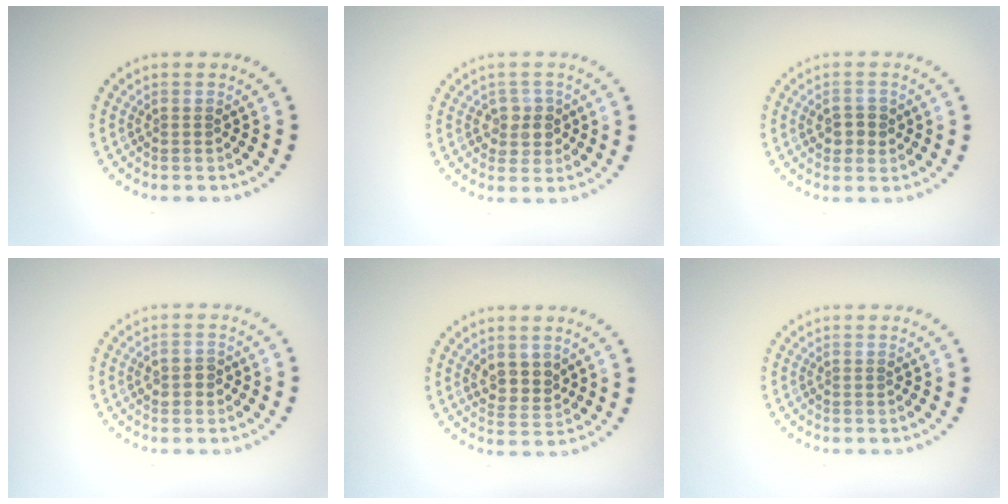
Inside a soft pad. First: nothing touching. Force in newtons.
{"total": 2.1, "press": 2.0, "slide": 0.8}
{"total": 2.2, "press": 2.2, "slide": 0.3}
{"total": 1.8, "press": 1.8, "slide": 0.1}
{"total": 2.5, "press": 2.2, "slide": 1.1}
{"total": 0.0}